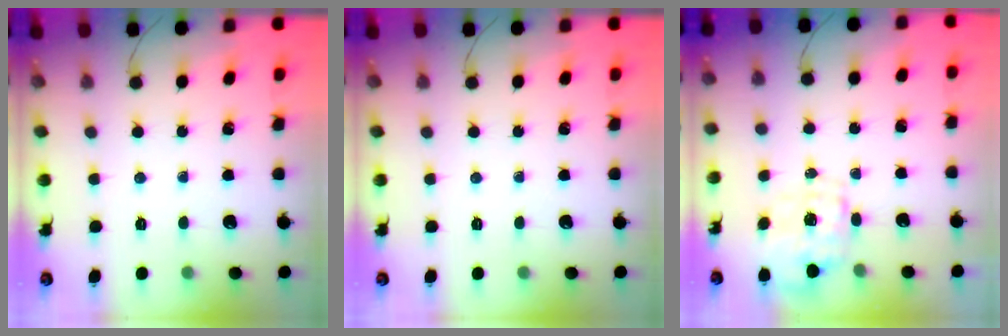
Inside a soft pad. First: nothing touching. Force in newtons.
{"total": 0.0}
{"total": 1.5, "press": 1.5, "slide": 0.5}